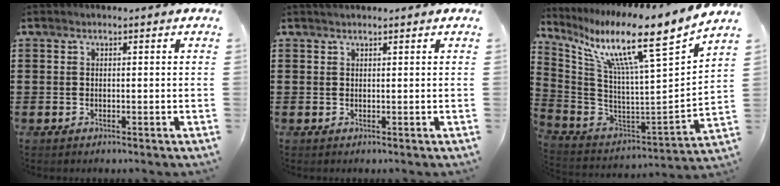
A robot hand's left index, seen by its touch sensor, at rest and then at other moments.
{"total": 0.7, "force": [0.7, 0.3, 0.2], "torque": [-0.005, 0.001, 0.014]}
{"total": 11.4, "force": [8.2, -0.5, 8.0], "torque": [-0.158, -0.078, 0.114]}